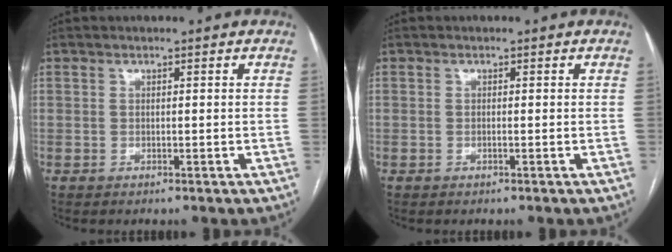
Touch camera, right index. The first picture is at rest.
{"total": 0.0}